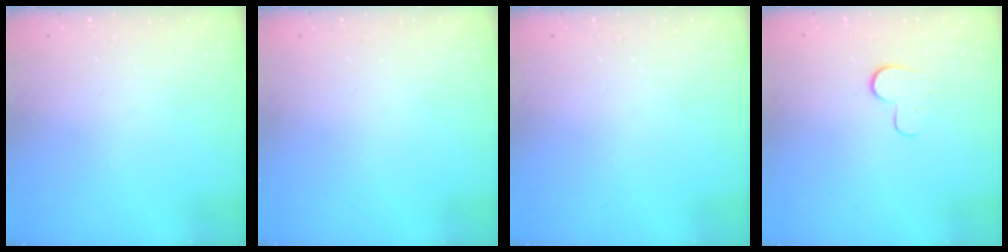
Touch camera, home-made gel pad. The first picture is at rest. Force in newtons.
{"total": 0.0}
{"total": 0.0}
{"total": 6.3, "press": 6.3, "slide": 0.5}